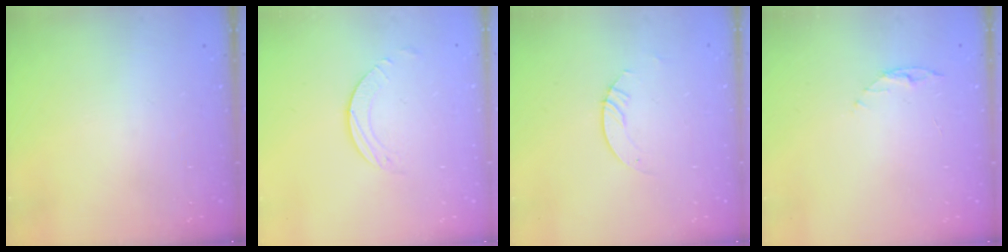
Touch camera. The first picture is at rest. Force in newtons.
{"total": 1.9, "press": 1.9, "slide": 0.2}
{"total": 2.1, "press": 2.1, "slide": 0.2}
{"total": 3.9, "press": 3.9, "slide": 0.4}